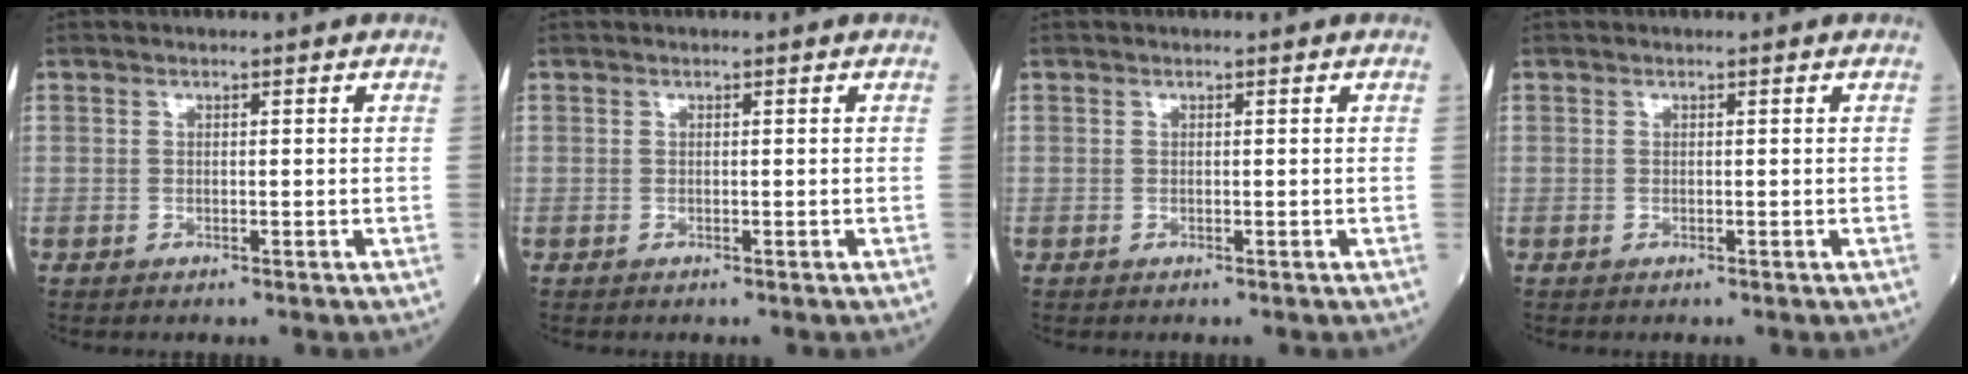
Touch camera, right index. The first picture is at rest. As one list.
[{"total": 0.0}, {"total": 0.0}, {"total": 0.0}]